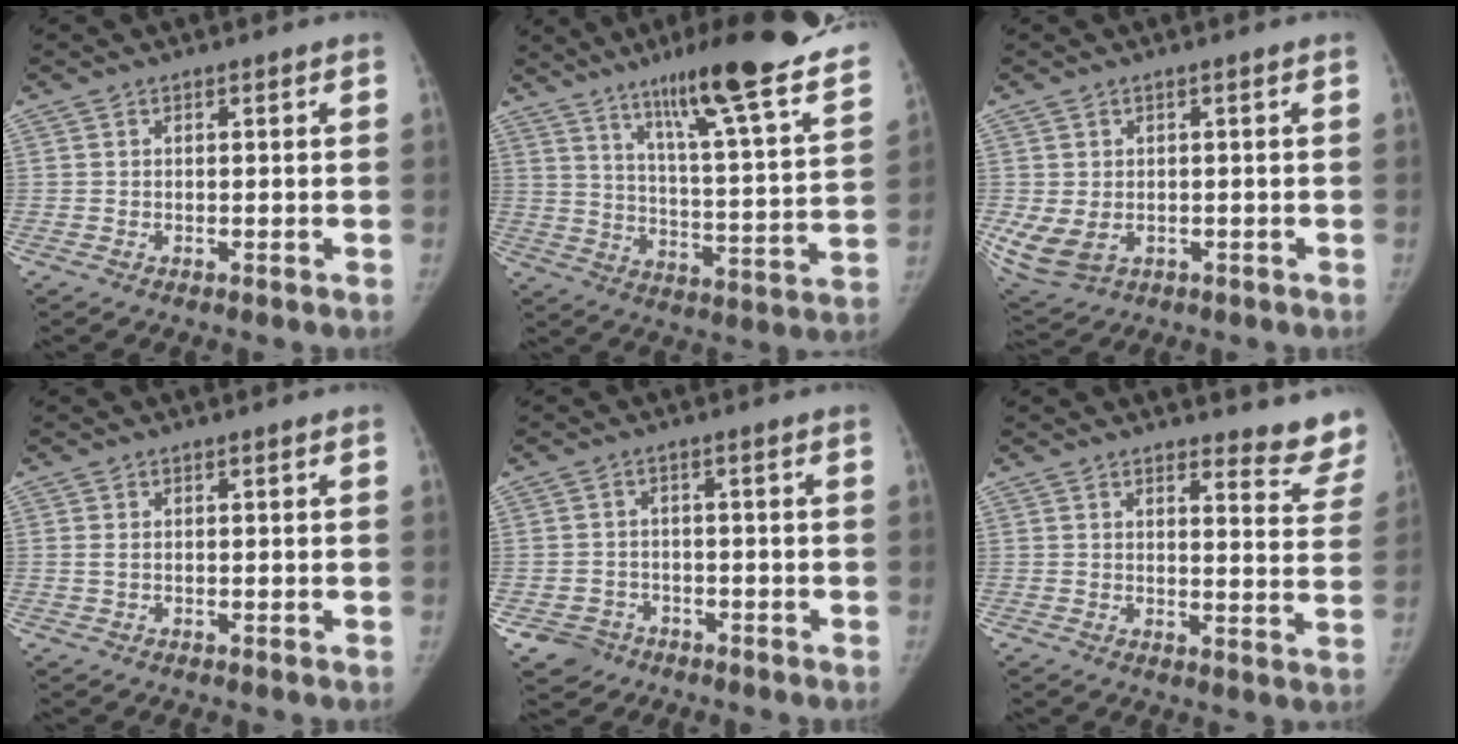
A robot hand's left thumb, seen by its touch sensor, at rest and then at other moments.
{"total": 27.1, "force": [19.2, 2.9, 18.8], "torque": [-0.262, -0.075, 0.276]}
{"total": 8.0, "force": [-1.3, 5.6, 5.5], "torque": [-0.124, -0.009, -0.007]}
{"total": 1.0, "force": [0.1, 0.6, 0.7], "torque": [-0.019, 0.001, 0.005]}
{"total": 4.7, "force": [-2.7, 3.8, 0.5], "torque": [0.002, 0.020, -0.040]}
{"total": 10.1, "force": [9.8, 2.0, 1.5], "torque": [0.022, -0.098, 0.085]}